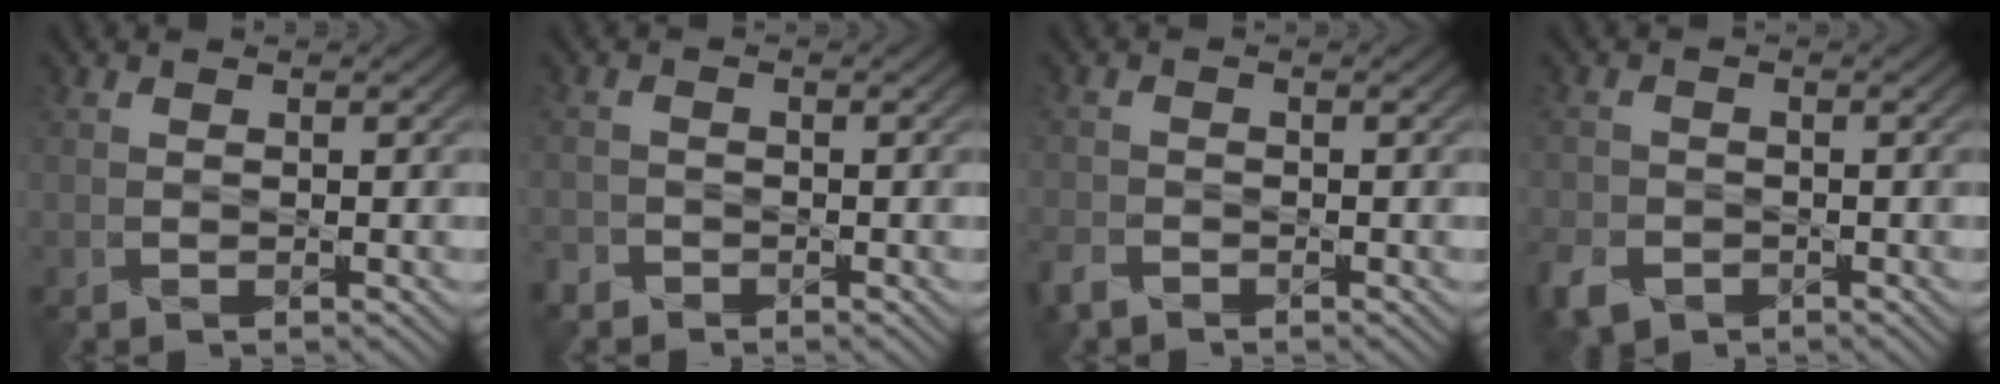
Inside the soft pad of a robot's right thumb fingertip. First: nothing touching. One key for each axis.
{"total": 1.8, "fx": -1.5, "fy": 1.0, "fz": 0.2, "tx": -0.005, "ty": -0.002, "tz": -0.037}
{"total": 2.6, "fx": -2.1, "fy": 1.2, "fz": 1.0, "tx": -0.028, "ty": -0.010, "tz": -0.053}
{"total": 4.4, "fx": -2.7, "fy": 2.9, "fz": 1.9, "tx": -0.051, "ty": -0.010, "tz": -0.058}